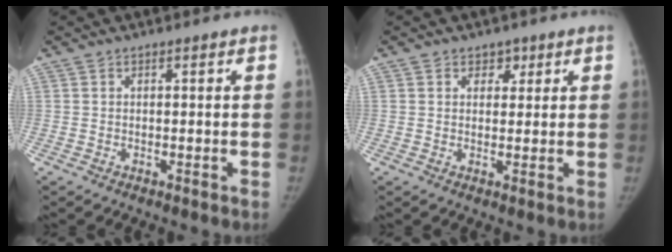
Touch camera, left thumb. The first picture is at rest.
{"total": 2.7, "force": [1.4, 2.2, 0.8], "torque": [0.015, -0.007, 0.016]}